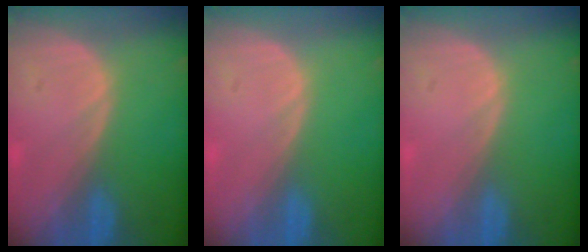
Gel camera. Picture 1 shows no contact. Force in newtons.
{"total": 0.0}
{"total": 0.0}